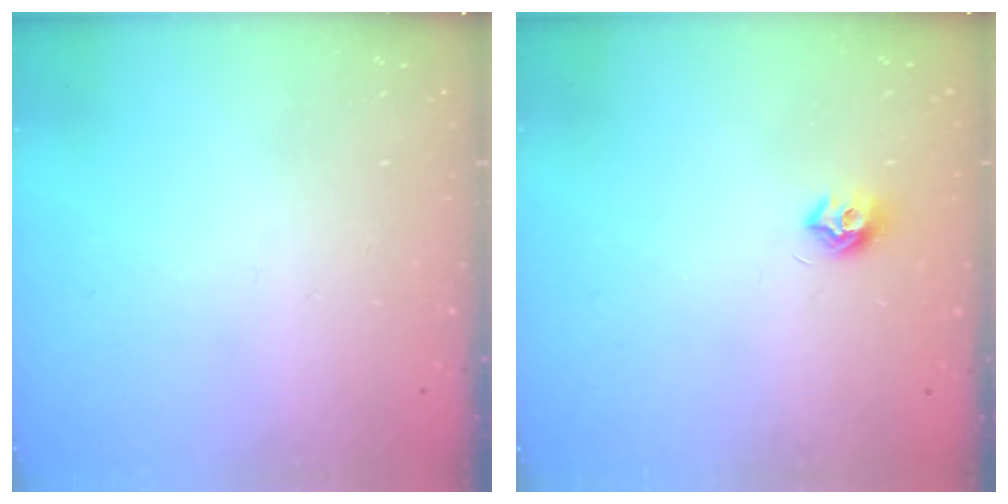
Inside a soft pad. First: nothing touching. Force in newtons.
{"total": 7.9, "press": 7.9, "slide": 0.6}